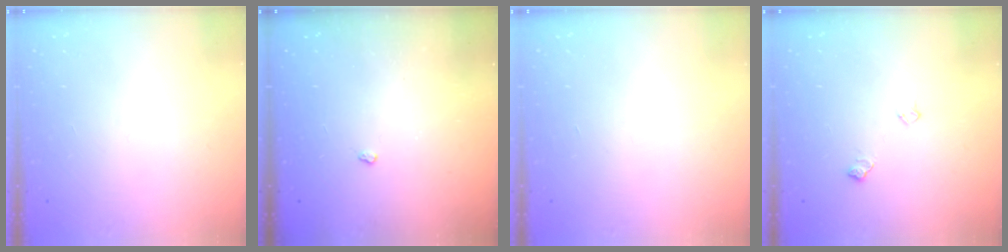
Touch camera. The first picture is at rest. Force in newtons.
{"total": 2.5, "press": 2.4, "slide": 0.5}
{"total": 0.0}
{"total": 5.1, "press": 5.0, "slide": 0.9}